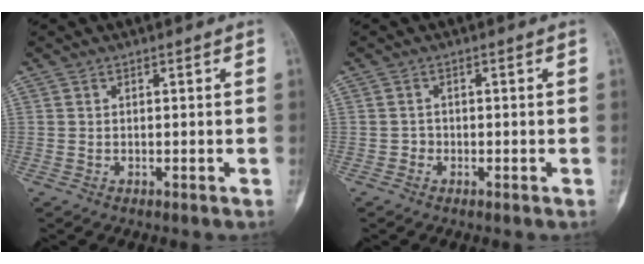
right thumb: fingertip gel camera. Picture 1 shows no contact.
{"total": 1.0, "force": [-0.5, 0.9, 0.1], "torque": [0.007, 0.006, -0.015]}